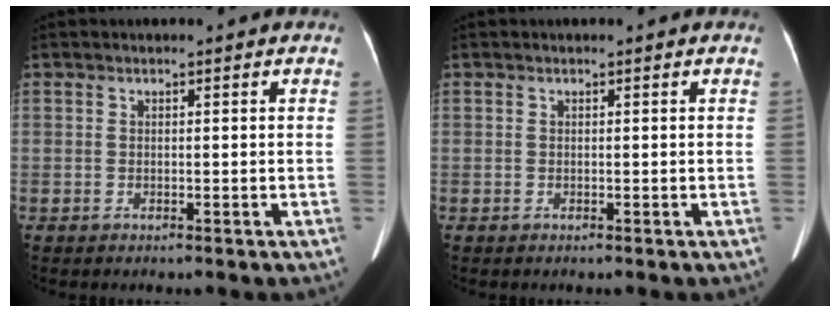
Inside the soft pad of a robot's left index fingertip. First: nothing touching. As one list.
[{"total": 0.0}]